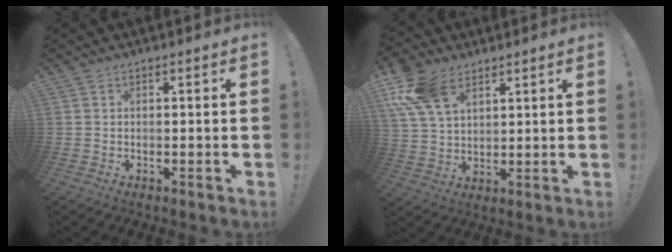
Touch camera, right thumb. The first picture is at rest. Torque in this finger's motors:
{"motor_torque": [0.98, 1.09, 0.58, 0.24, 0.07]}